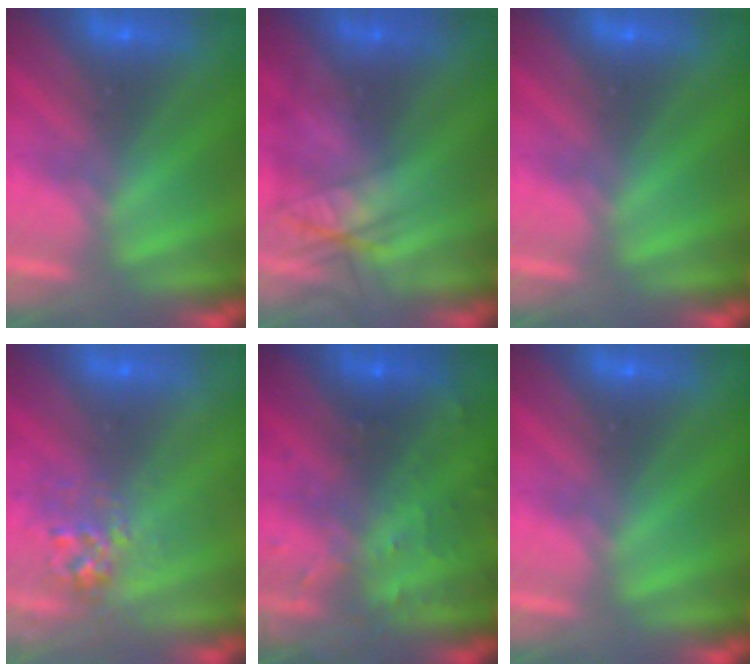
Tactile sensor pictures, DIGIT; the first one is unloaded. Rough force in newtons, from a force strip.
{"total": 2.5}
{"total": 0.0}
{"total": 2.9}
{"total": 7.3}
{"total": 0.0}